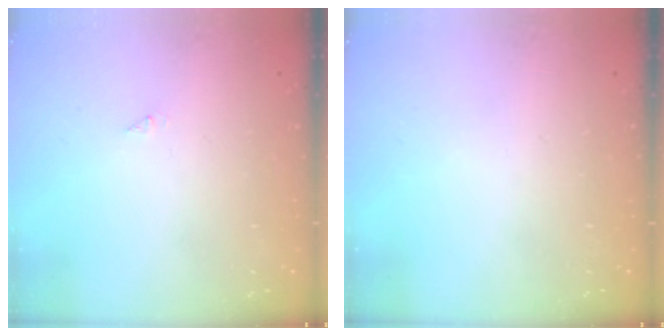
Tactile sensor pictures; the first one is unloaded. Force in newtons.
{"total": 0.0}